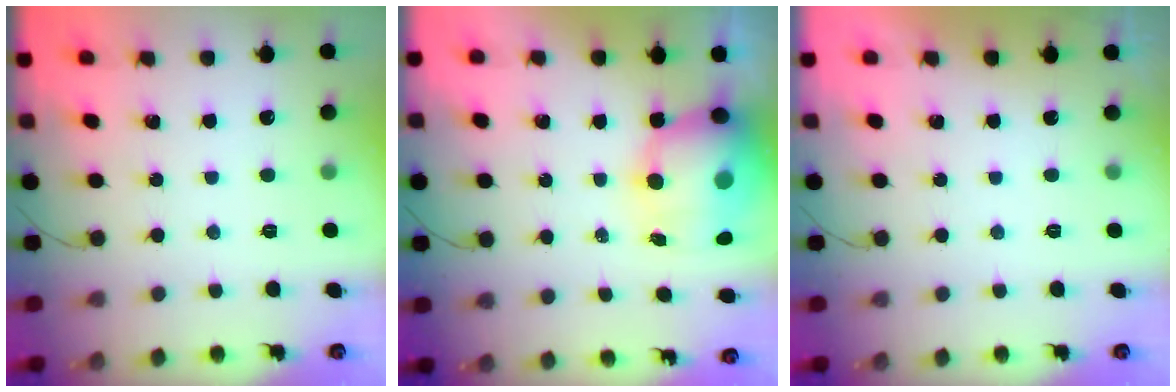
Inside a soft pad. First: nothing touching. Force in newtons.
{"total": 14.1, "press": 13.6, "slide": 3.6}
{"total": 0.0}